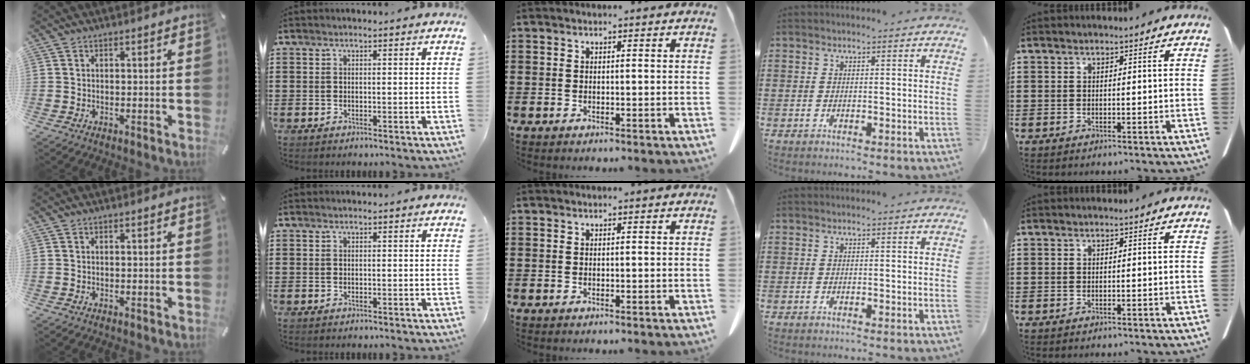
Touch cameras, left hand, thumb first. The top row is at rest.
{}